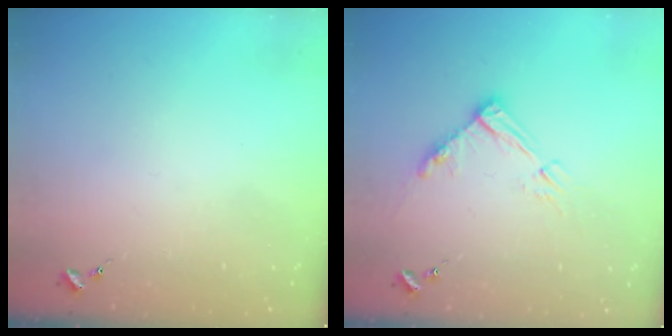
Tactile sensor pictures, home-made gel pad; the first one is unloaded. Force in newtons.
{"total": 9.8, "press": 9.8, "slide": 1.0}